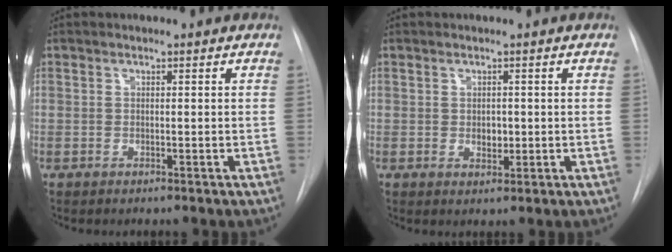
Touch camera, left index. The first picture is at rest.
{"total": 1.7, "force": [0.1, 1.3, 1.1], "torque": [-0.017, -0.002, 0.004]}